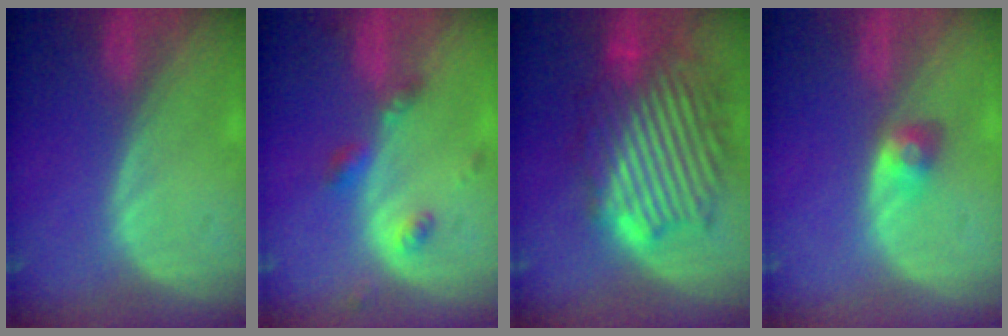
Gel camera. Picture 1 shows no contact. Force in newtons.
{"total": 4.3, "press": 4.1, "slide": 1.3}
{"total": 13.1, "press": 13.0, "slide": 1.1}
{"total": 2.9, "press": 2.5, "slide": 1.6}